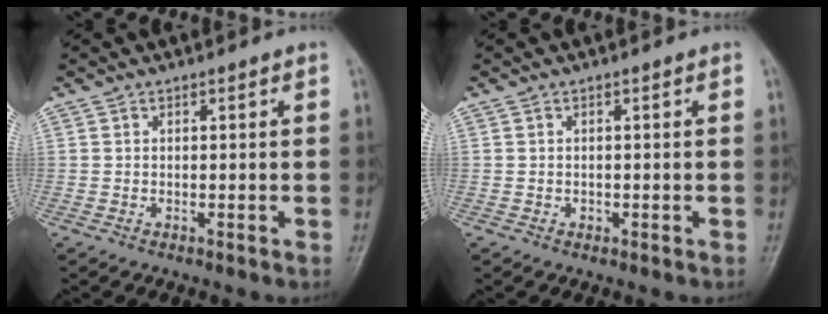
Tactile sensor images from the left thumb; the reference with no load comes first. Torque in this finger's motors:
{"motor_torque": [-0.15, -0.01, -0.10, -0.13, -0.01]}